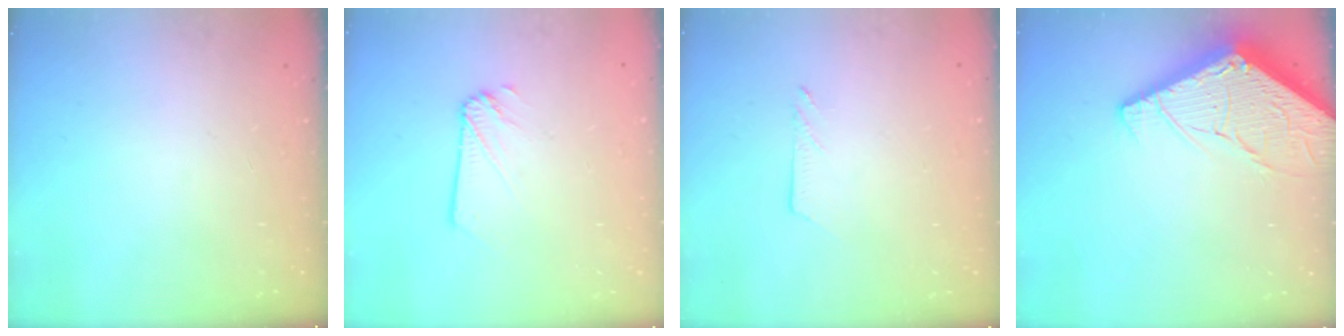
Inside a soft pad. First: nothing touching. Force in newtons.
{"total": 1.6, "press": 1.6, "slide": 0.1}
{"total": 3.5, "press": 3.4, "slide": 0.4}
{"total": 13.3, "press": 13.2, "slide": 1.5}